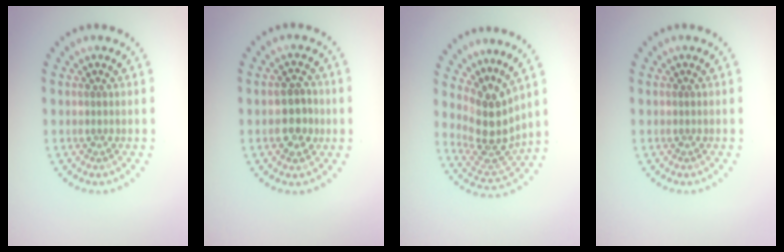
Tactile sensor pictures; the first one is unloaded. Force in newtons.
{"total": 2.9, "press": 2.9, "slide": 0.4}
{"total": 4.4, "press": 3.2, "slide": 3.0}
{"total": 0.0}